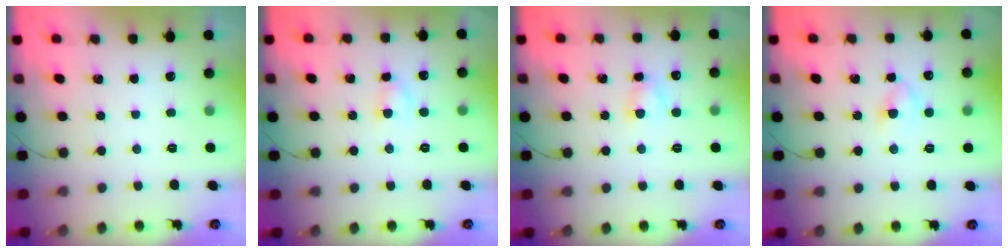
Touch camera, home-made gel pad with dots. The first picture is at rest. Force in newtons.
{"total": 2.6, "press": 2.3, "slide": 1.2}
{"total": 3.6, "press": 3.4, "slide": 1.2}
{"total": 3.0, "press": 2.7, "slide": 1.2}